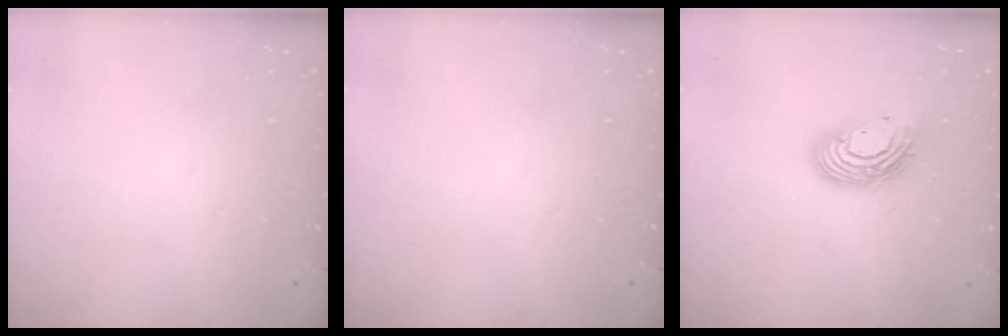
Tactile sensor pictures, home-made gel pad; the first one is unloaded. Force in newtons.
{"total": 0.0}
{"total": 11.9, "press": 11.9, "slide": 1.0}